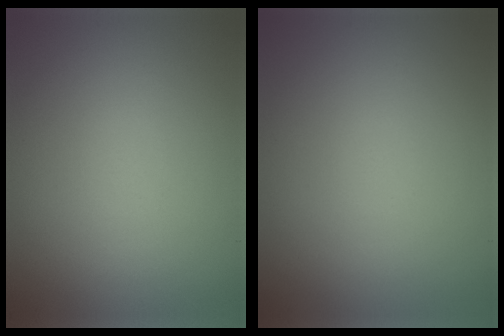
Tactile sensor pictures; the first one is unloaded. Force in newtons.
{"total": 0.0}